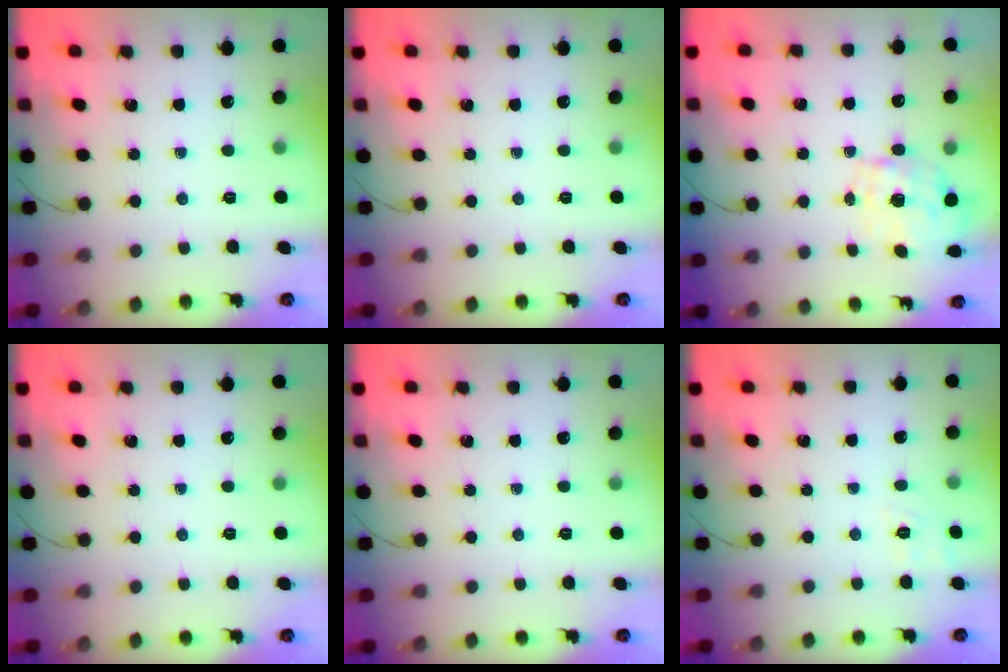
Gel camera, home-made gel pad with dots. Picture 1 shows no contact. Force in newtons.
{"total": 0.0}
{"total": 1.6, "press": 1.5, "slide": 0.6}
{"total": 0.0}
{"total": 0.0}
{"total": 3.1, "press": 2.4, "slide": 1.9}